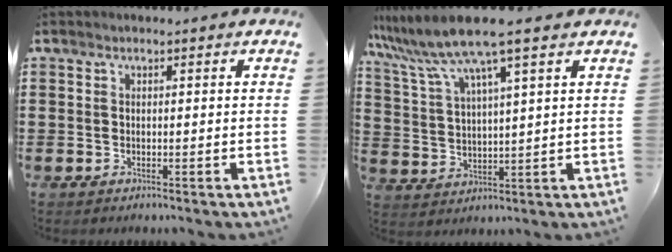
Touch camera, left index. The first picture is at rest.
{"total": 9.7, "force": [7.4, 0.1, 6.3], "torque": [-0.152, -0.034, 0.124]}